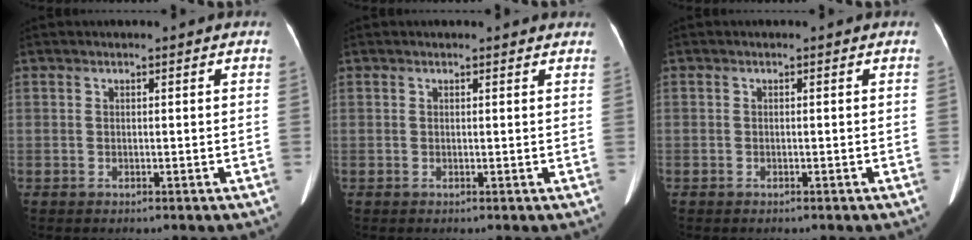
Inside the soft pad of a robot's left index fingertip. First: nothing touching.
{"total": 2.7, "force": [2.6, 0.6, 0.6], "torque": [-0.013, 0.004, 0.018]}
{"total": 0.6, "force": [-0.4, 0.5, -0.1], "torque": [0.005, 0.007, -0.009]}